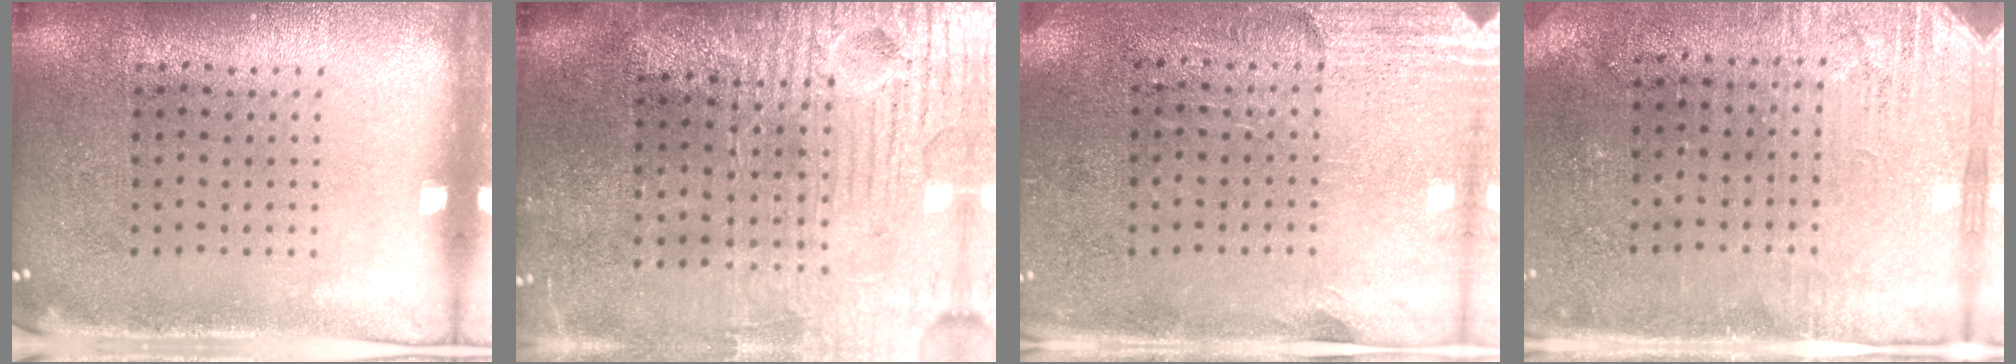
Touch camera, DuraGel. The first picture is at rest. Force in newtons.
{"total": 4.4, "press": 4.0, "slide": 2.0}
{"total": 2.7, "press": 2.4, "slide": 1.4}
{"total": 2.8, "press": 2.6, "slide": 1.0}